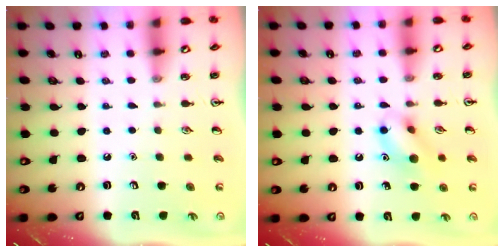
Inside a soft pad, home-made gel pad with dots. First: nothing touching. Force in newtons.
{"total": 11.0, "press": 11.0, "slide": 0.9}